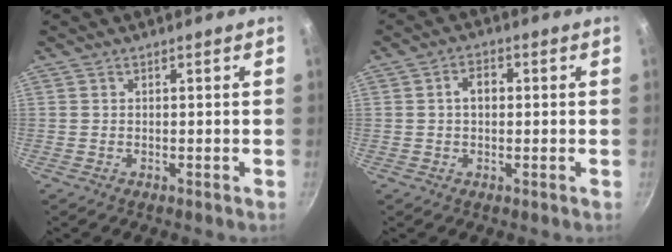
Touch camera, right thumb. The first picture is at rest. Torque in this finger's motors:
{"motor_torque": [0.20, 1.41, 0.71, -0.55, 0.03]}